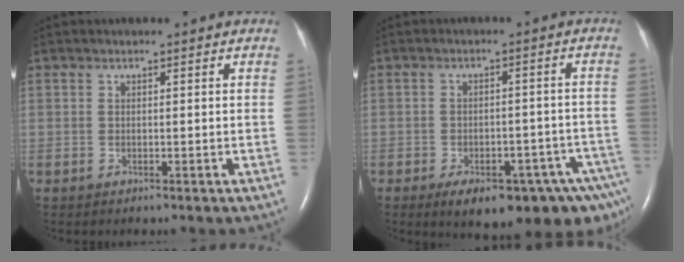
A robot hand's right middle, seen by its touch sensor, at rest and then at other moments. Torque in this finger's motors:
{"motor_torque": [1.00, -1.14, 0.14, 0.09]}